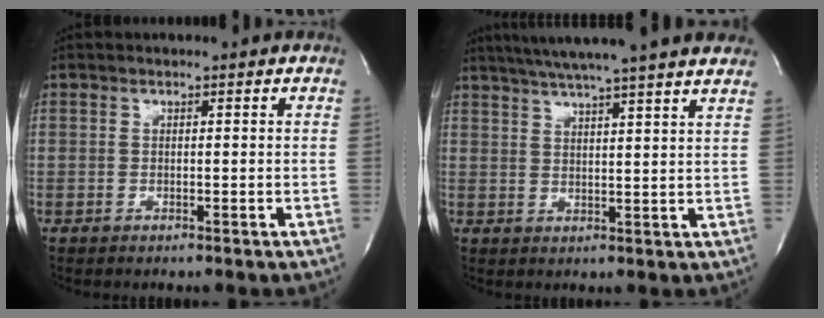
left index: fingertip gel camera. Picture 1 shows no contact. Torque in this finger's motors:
{"motor_torque": [0.16, -0.24, 0.73, 0.08]}